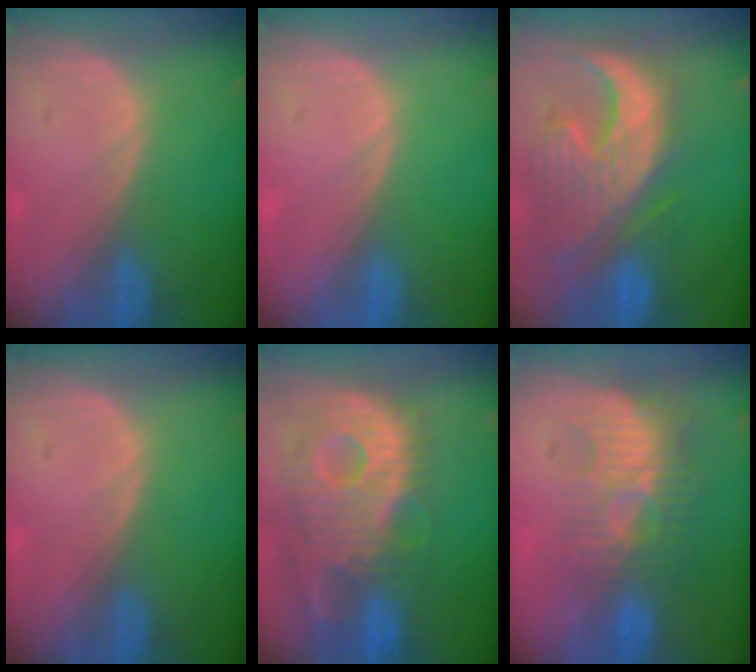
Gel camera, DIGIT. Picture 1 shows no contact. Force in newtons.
{"total": 0.0}
{"total": 13.2, "press": 11.3, "slide": 6.8}
{"total": 0.0}
{"total": 13.0, "press": 11.3, "slide": 6.3}
{"total": 9.4, "press": 8.4, "slide": 4.3}